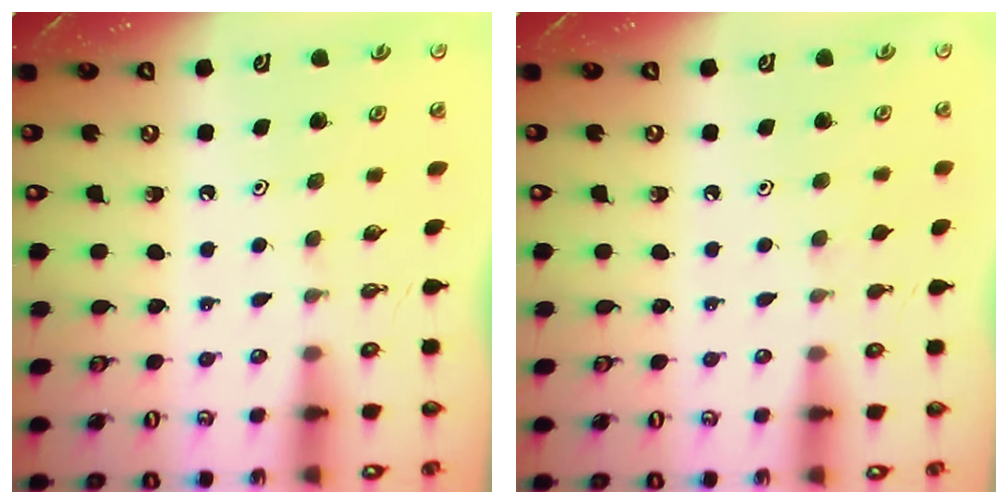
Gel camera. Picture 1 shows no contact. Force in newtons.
{"total": 2.8, "press": 2.7, "slide": 0.5}